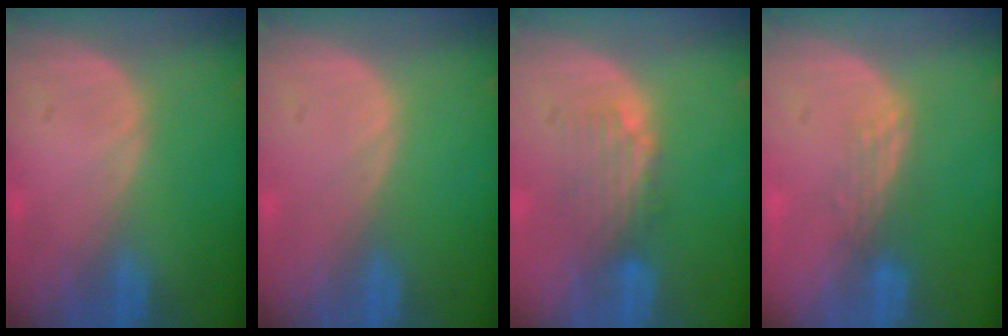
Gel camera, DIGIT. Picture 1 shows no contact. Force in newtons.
{"total": 0.0}
{"total": 4.7, "press": 3.9, "slide": 2.5}
{"total": 3.0, "press": 2.5, "slide": 1.7}